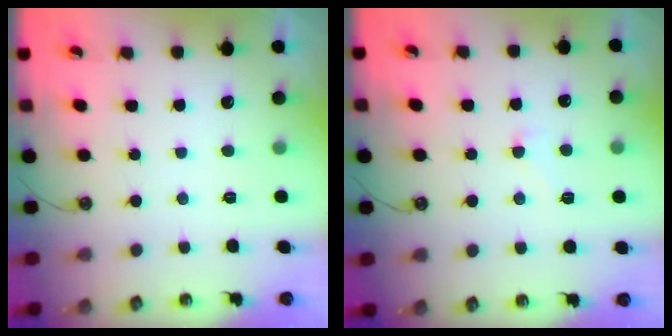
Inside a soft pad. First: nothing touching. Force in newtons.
{"total": 2.7, "press": 2.6, "slide": 0.8}